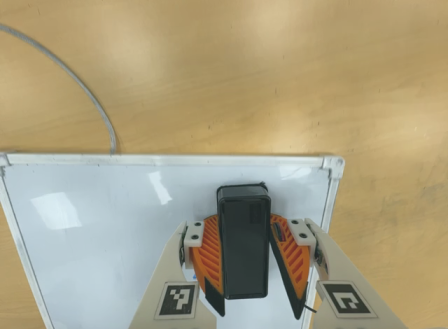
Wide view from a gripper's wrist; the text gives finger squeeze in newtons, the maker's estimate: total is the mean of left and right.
{"total": 13.4, "left": 15.6, "right": 11.1}